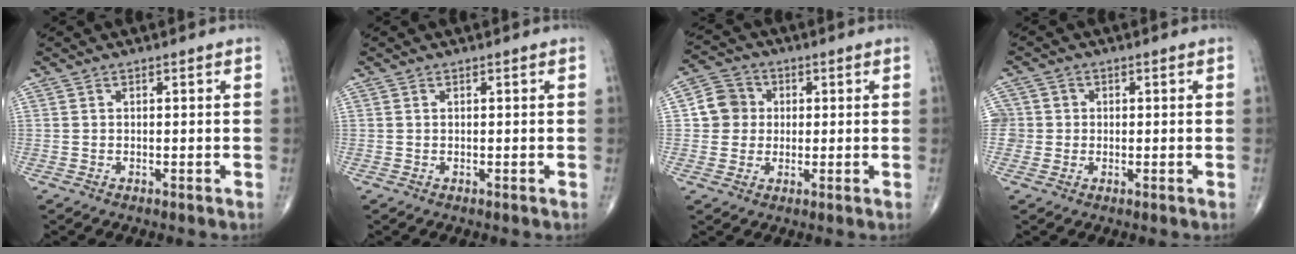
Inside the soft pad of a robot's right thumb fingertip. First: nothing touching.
{"total": 0.0}
{"total": 6.5, "force": [0.7, 6.2, 1.8], "torque": [-0.002, 0.010, 0.003]}
{"total": 3.9, "force": [0.1, 3.9, 0.3], "torque": [0.019, 0.011, 0.000]}